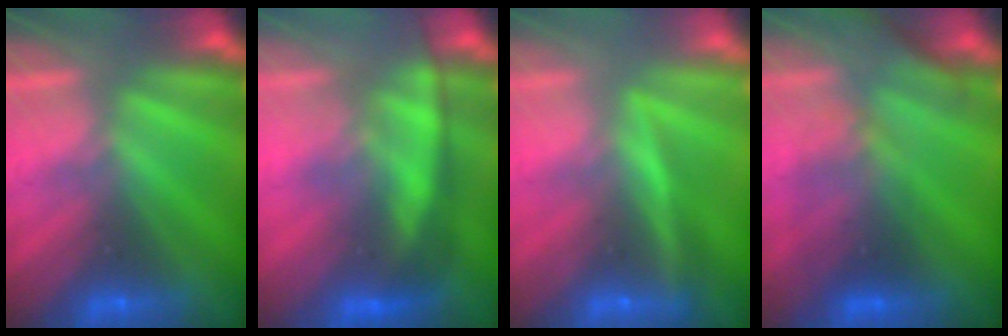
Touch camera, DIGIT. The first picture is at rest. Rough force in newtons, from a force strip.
{"total": 2.9}
{"total": 2.9}
{"total": 2.8}